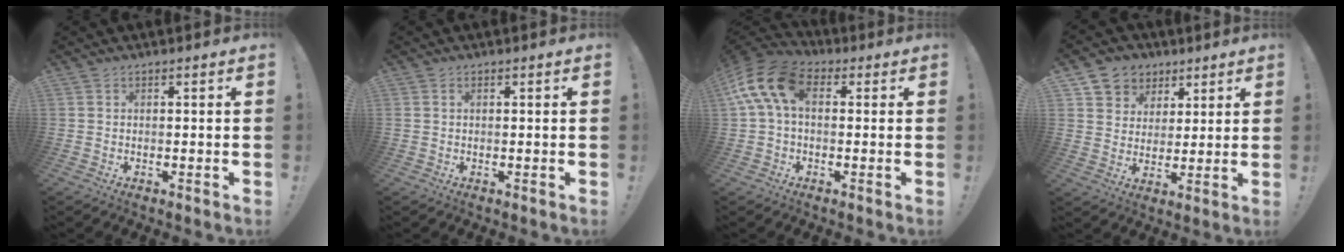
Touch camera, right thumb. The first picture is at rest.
{"total": 0.6, "force": [0.2, 0.5, 0.3], "torque": [-0.013, 0.005, 0.004]}
{"total": 13.6, "force": [3.2, 7.5, 10.8], "torque": [-0.213, 0.002, 0.060]}
{"total": 7.8, "force": [3.4, 6.9, 1.1], "torque": [-0.013, -0.025, 0.071]}